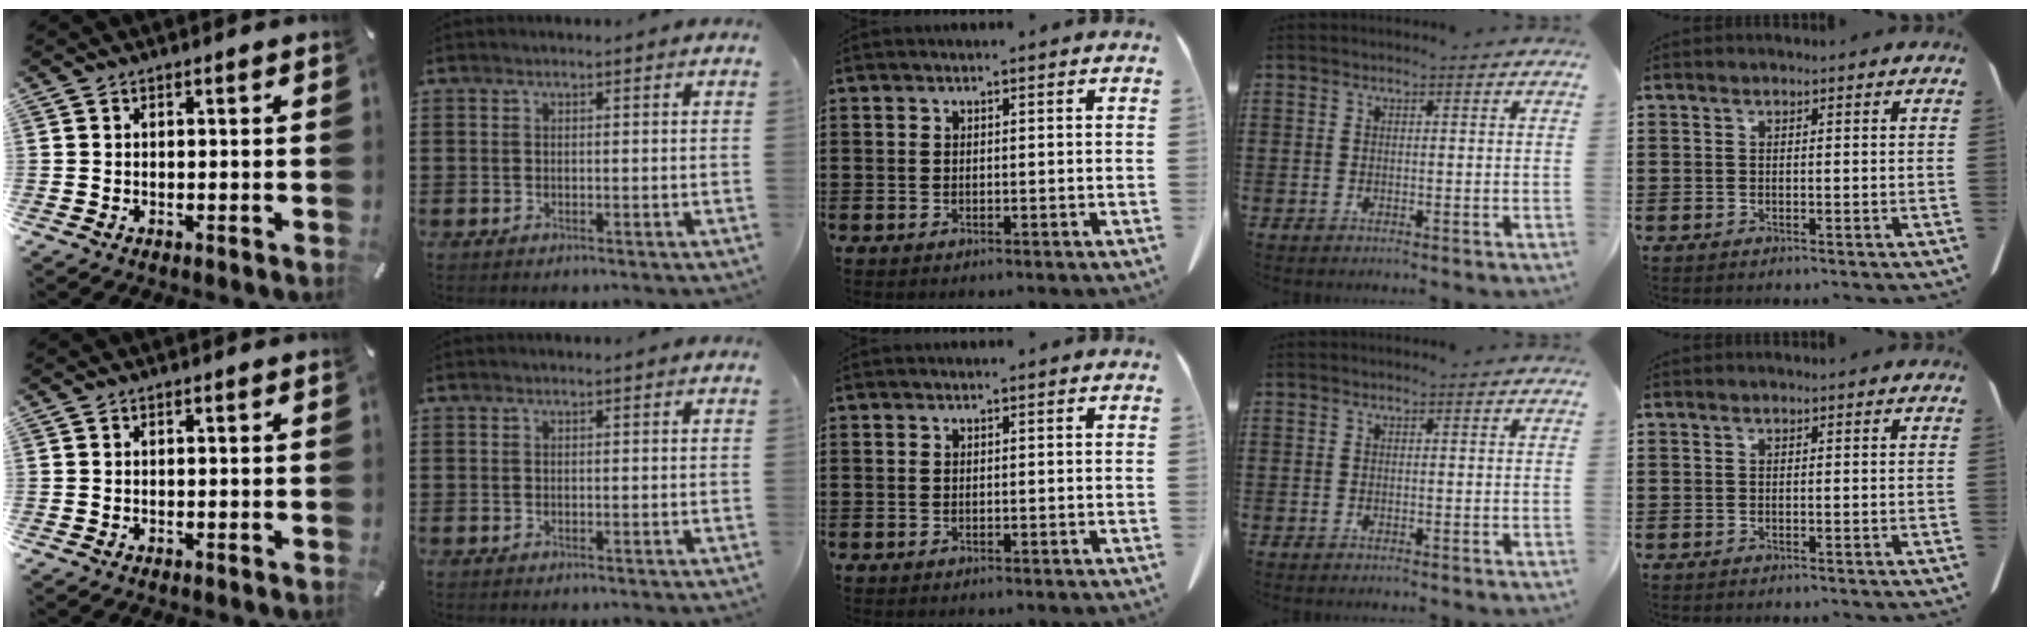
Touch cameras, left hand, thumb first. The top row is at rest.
{}